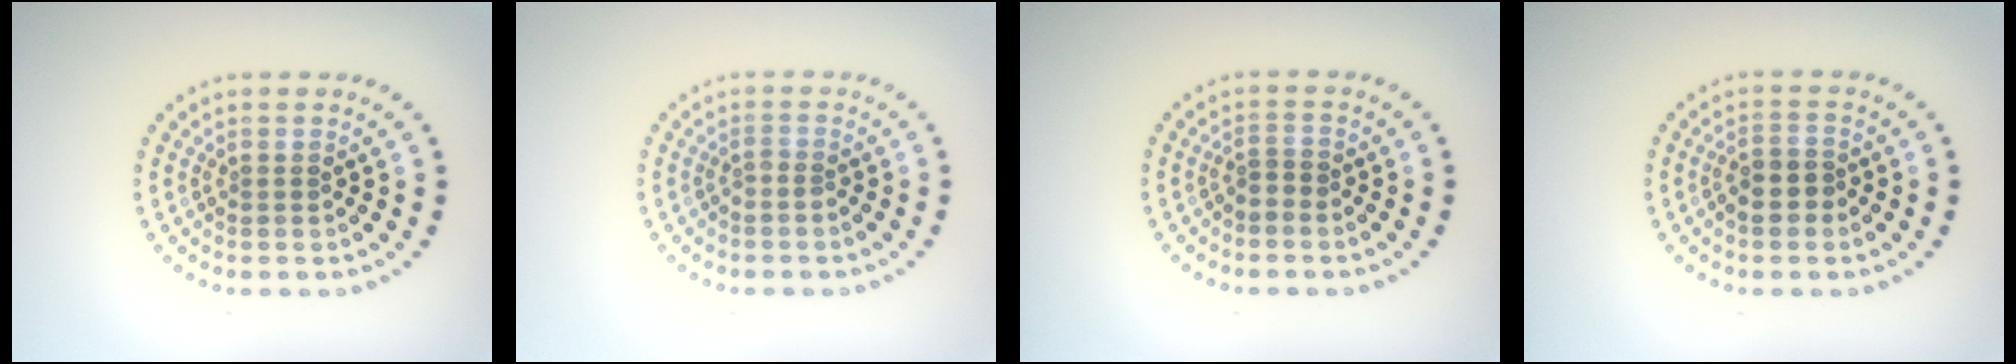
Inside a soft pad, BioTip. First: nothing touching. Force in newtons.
{"total": 0.6, "press": 0.3, "slide": 0.6}
{"total": 0.9, "press": 0.6, "slide": 0.6}
{"total": 2.6, "press": 2.3, "slide": 1.0}